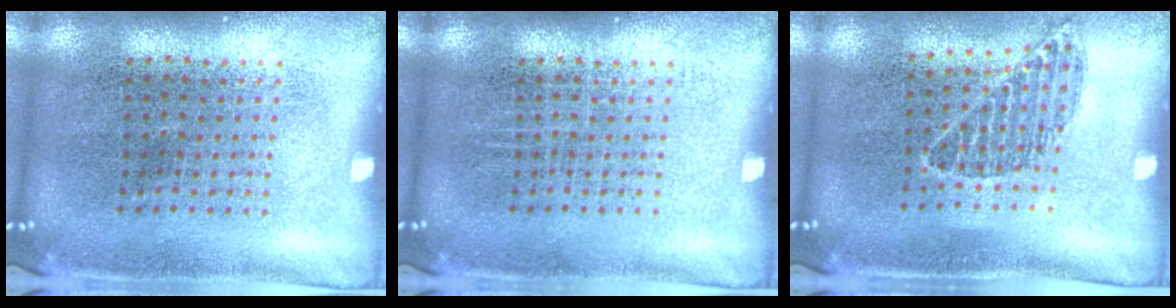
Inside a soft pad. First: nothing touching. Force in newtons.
{"total": 0.0}
{"total": 0.8, "press": 0.7, "slide": 0.4}